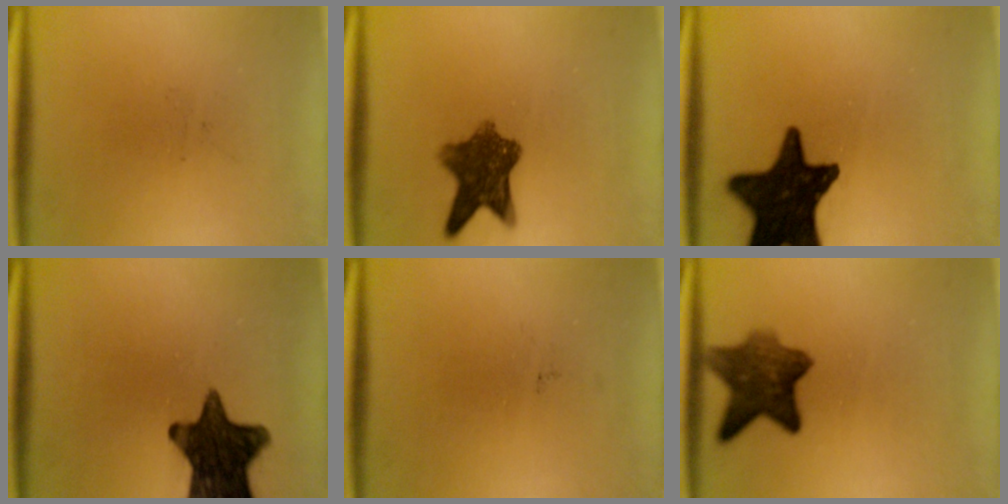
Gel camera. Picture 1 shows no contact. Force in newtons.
{"total": 8.5}
{"total": 17.3}
{"total": 14.3}
{"total": 0.0}
{"total": 7.7}